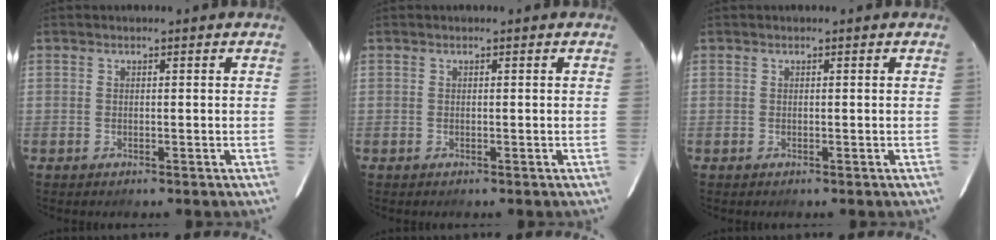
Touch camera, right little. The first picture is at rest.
{"total": 0.0}
{"total": 0.0}